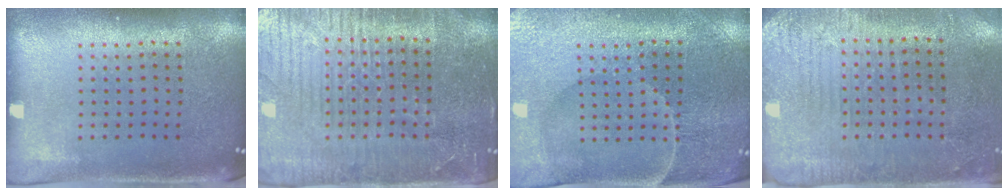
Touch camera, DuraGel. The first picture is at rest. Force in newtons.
{"total": 4.5, "press": 4.3, "slide": 1.5}
{"total": 1.3, "press": 1.2, "slide": 0.3}
{"total": 2.8, "press": 2.6, "slide": 1.2}